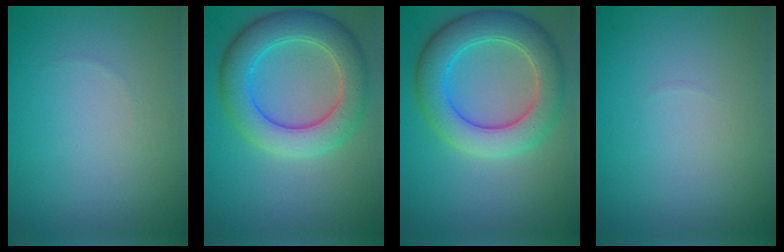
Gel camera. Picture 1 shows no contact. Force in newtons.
{"total": 6.8, "press": 6.8, "slide": 0.3}
{"total": 6.8, "press": 6.8, "slide": 0.3}
{"total": 0.0}